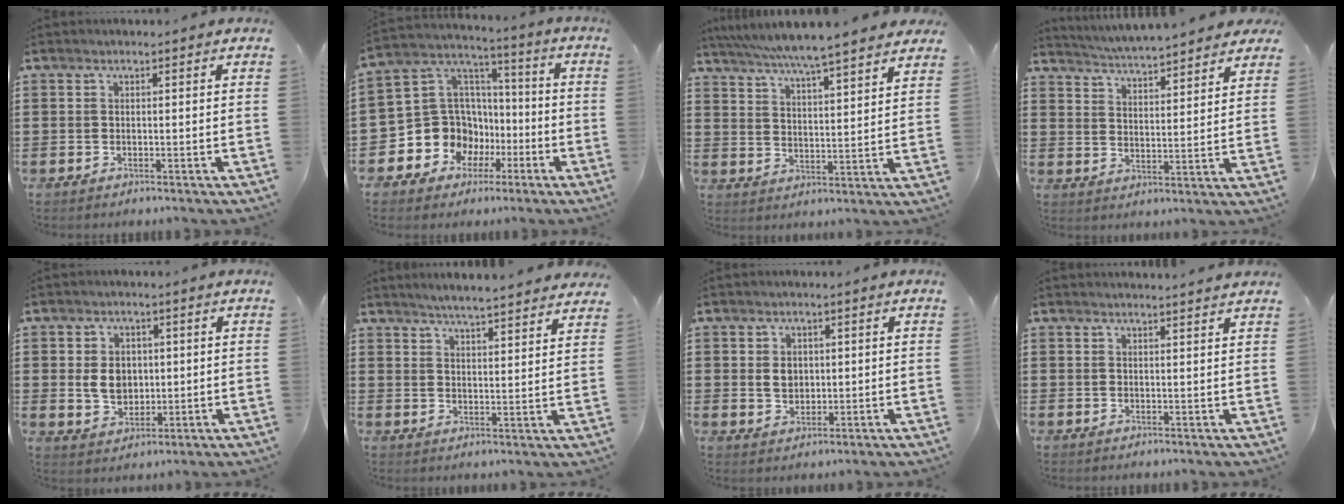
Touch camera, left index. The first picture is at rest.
{"total": 11.1, "force": [-4.1, 10.0, 2.7], "torque": [-0.099, 0.001, -0.068]}
{"total": 6.1, "force": [5.6, -0.8, 2.3], "torque": [-0.067, -0.035, 0.094]}
{"total": 4.3, "force": [4.3, -0.2, 0.6], "torque": [-0.034, -0.027, 0.071]}
{"total": 5.0, "force": [0.3, 3.9, 3.1], "torque": [-0.063, 0.008, 0.001]}
{"total": 4.0, "force": [4.0, -0.6, 0.5], "torque": [-0.026, -0.021, 0.069]}
{"total": 2.9, "force": [0.4, 2.2, 1.7], "torque": [-0.032, 0.005, 0.004]}
{"total": 1.7, "force": [1.6, -0.3, 0.3], "torque": [-0.010, -0.001, 0.032]}